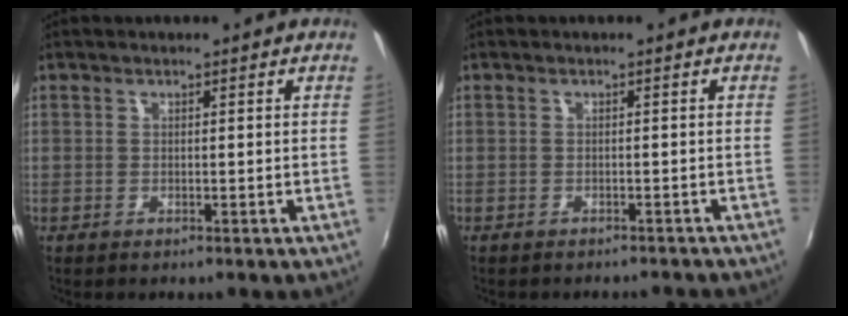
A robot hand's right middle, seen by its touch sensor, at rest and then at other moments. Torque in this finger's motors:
{"motor_torque": [0.96, -1.18, 0.11, 0.04]}